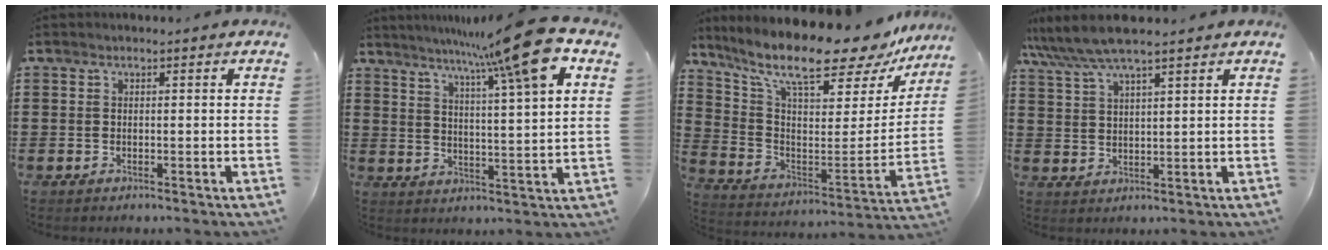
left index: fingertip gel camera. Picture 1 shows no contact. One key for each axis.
{"total": 12.2, "fx": 8.5, "fy": -0.3, "fz": 8.7, "tx": -0.149, "ty": -0.044, "tz": 0.128}
{"total": 13.0, "fx": 10.5, "fy": 2.7, "fz": 7.2, "tx": -0.161, "ty": -0.078, "tz": 0.174}
{"total": 6.1, "fx": 5.1, "fy": 0.6, "fz": 3.3, "tx": -0.077, "ty": -0.011, "tz": 0.091}